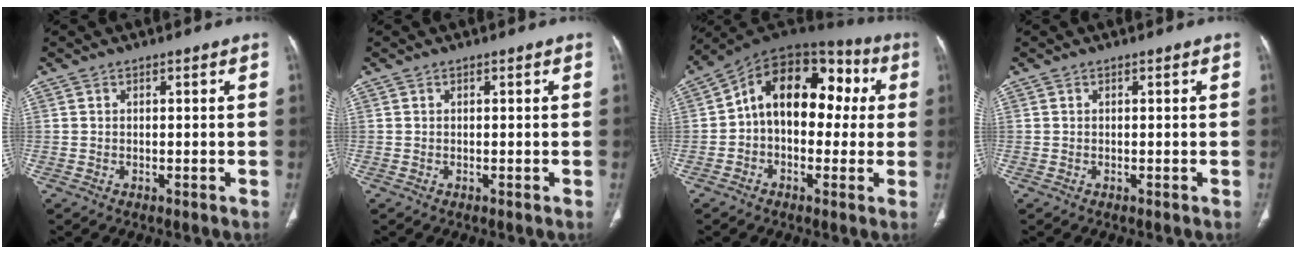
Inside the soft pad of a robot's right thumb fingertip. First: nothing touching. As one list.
[{"total": 0.0}, {"total": 17.5, "force": [1.7, 11.4, 13.2], "torque": [-0.154, 0.053, 0.015]}, {"total": 0.0}]